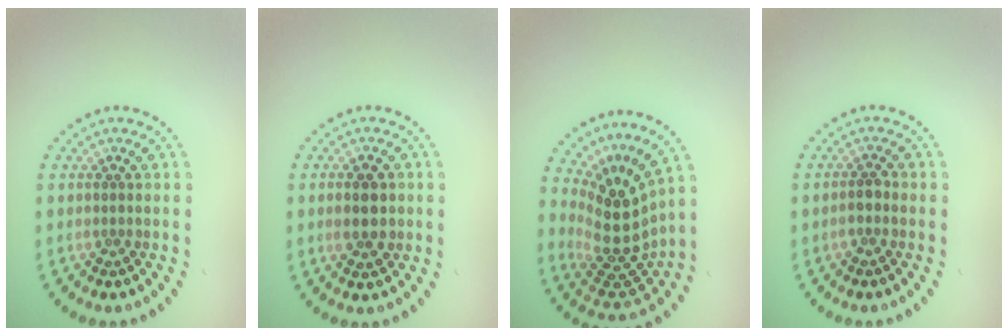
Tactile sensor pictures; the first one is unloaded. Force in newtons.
{"total": 2.8, "press": 2.8, "slide": 0.1}
{"total": 4.8, "press": 3.8, "slide": 3.0}
{"total": 1.3, "press": 1.1, "slide": 0.6}